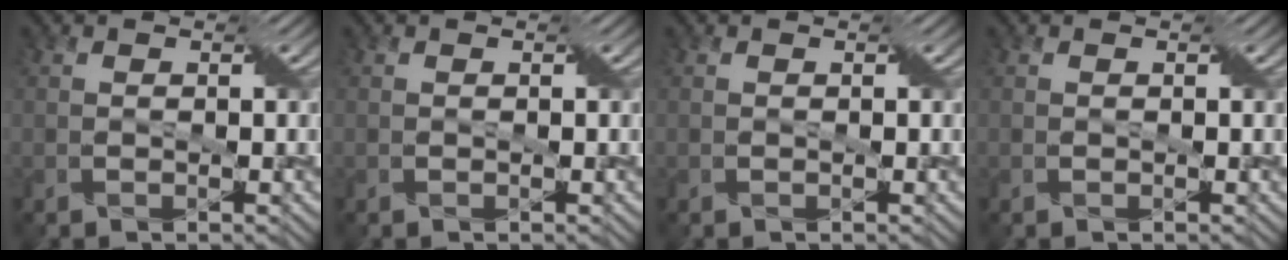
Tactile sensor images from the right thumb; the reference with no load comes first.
{"total": 0.0}
{"total": 0.0}
{"total": 0.0}